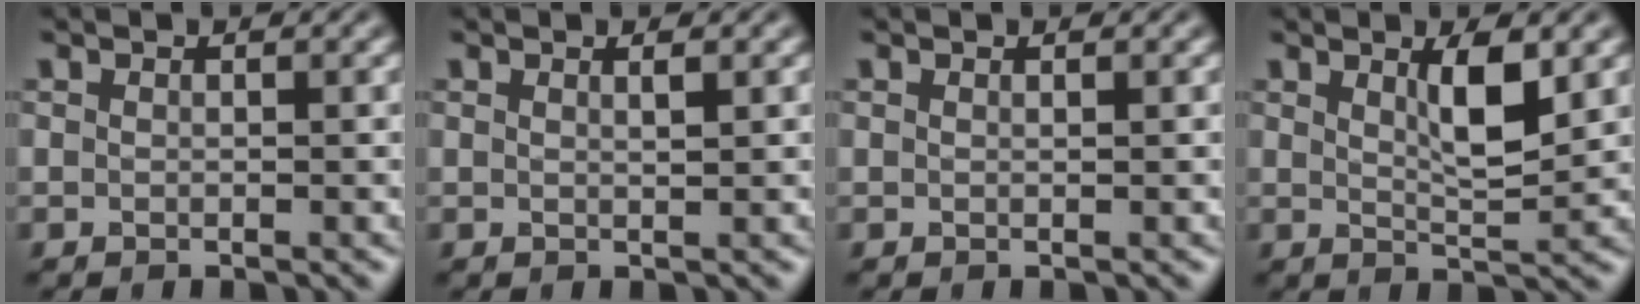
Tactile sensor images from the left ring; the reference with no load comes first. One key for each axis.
{"total": 0.9, "fx": 0.5, "fy": 0.3, "fz": 0.7, "tx": -0.005, "ty": 0.002, "tz": 0.006}
{"total": 0.0}
{"total": 3.5, "fx": 1.5, "fy": 0.8, "fz": 3.1, "tx": -0.052, "ty": -0.006, "tz": 0.026}